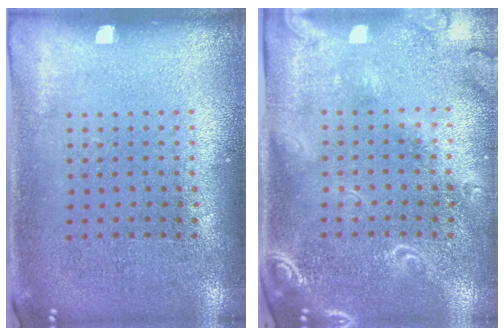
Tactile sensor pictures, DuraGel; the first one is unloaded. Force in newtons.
{"total": 2.1, "press": 1.9, "slide": 1.0}